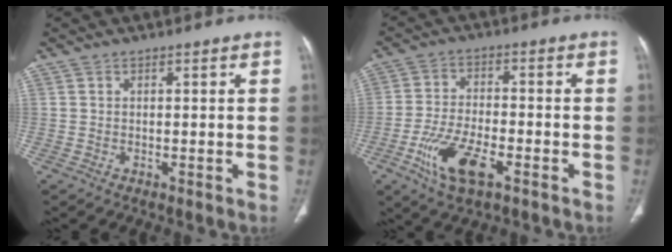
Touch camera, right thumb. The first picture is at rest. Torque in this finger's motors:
{"motor_torque": [1.43, 1.11, 0.83, -1.02, 0.19]}